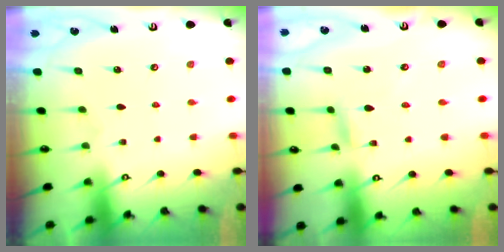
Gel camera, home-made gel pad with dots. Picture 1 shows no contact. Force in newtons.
{"total": 2.1, "press": 2.1, "slide": 0.1}